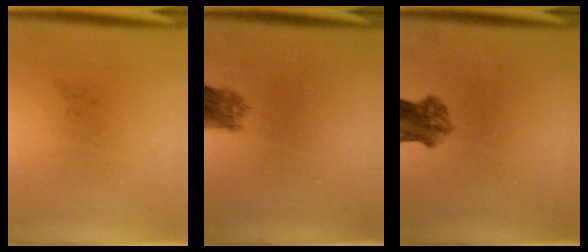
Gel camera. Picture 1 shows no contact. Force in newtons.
{"total": 3.2}
{"total": 5.0}